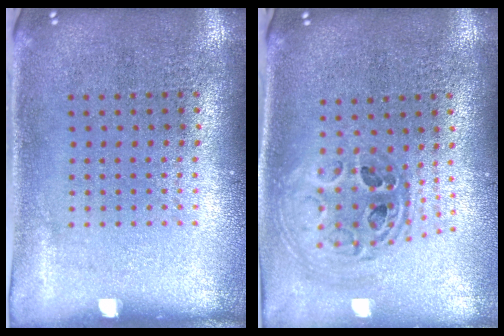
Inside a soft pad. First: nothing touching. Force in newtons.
{"total": 1.0, "press": 1.0, "slide": 0.3}